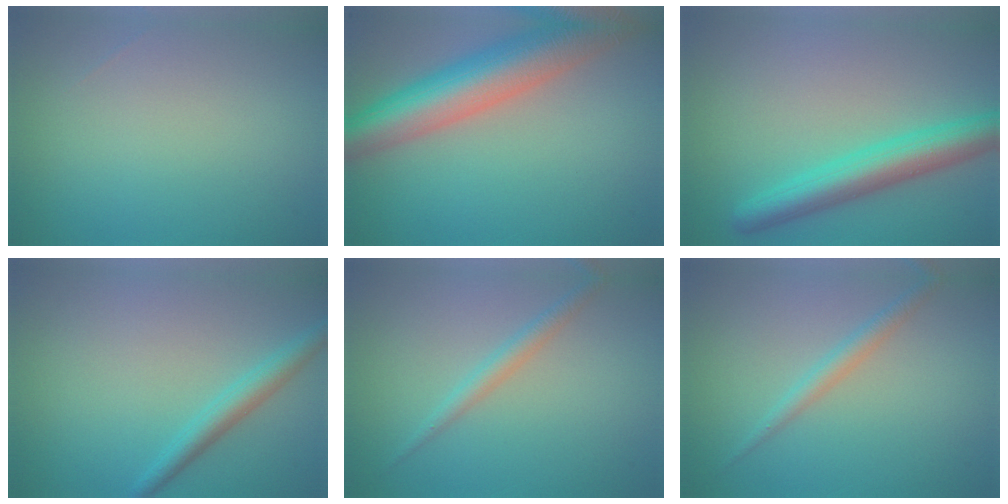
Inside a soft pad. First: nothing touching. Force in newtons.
{"total": 9.3, "press": 9.3, "slide": 0.3}
{"total": 5.3, "press": 5.3, "slide": 0.1}
{"total": 2.4, "press": 2.4, "slide": 0.1}
{"total": 1.8, "press": 1.8, "slide": 0.0}
{"total": 1.8, "press": 1.8, "slide": 0.0}